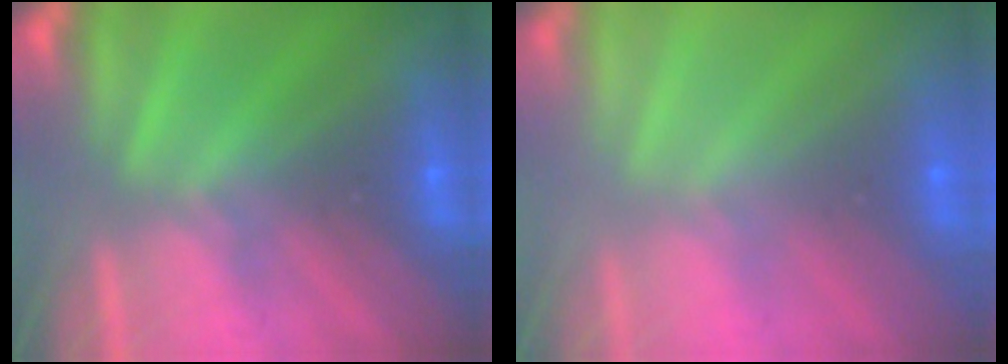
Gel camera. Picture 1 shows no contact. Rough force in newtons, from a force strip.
{"total": 2.2}